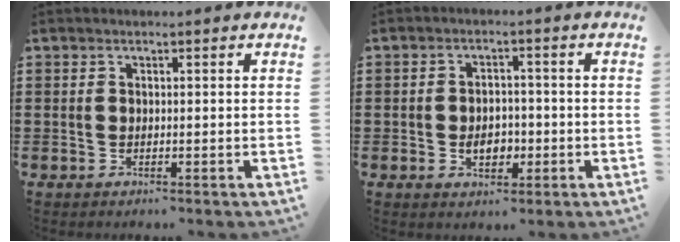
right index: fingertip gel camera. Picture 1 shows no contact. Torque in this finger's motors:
{"motor_torque": [2.14, 0.00, 0.16, 0.10]}